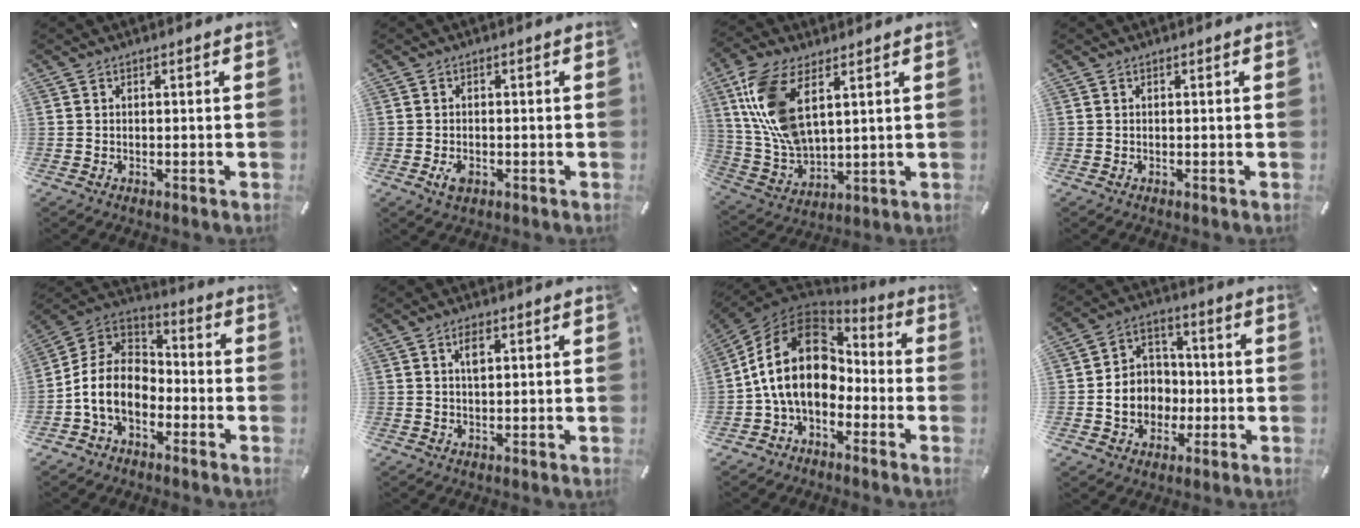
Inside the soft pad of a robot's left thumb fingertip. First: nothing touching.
{"total": 2.8, "force": [-1.0, 1.8, 1.8], "torque": [-0.047, 0.000, -0.021]}
{"total": 13.4, "force": [5.9, 7.2, 9.7], "torque": [-0.235, -0.018, 0.108]}
{"total": 0.0}
{"total": 11.5, "force": [-5.3, 8.0, 6.3], "torque": [-0.160, 0.018, -0.108]}
{"total": 2.8, "force": [1.1, 1.2, 2.3], "torque": [-0.041, 0.002, 0.017]}
{"total": 17.9, "force": [-0.8, 12.8, 12.5], "torque": [-0.267, 0.024, -0.019]}
{"total": 9.6, "force": [-2.1, 8.5, 4.0], "torque": [-0.086, 0.023, -0.036]}